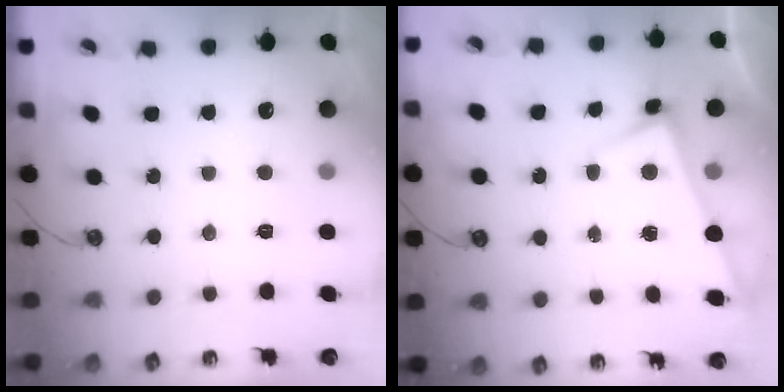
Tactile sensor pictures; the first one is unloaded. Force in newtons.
{"total": 2.4, "press": 2.4, "slide": 0.1}